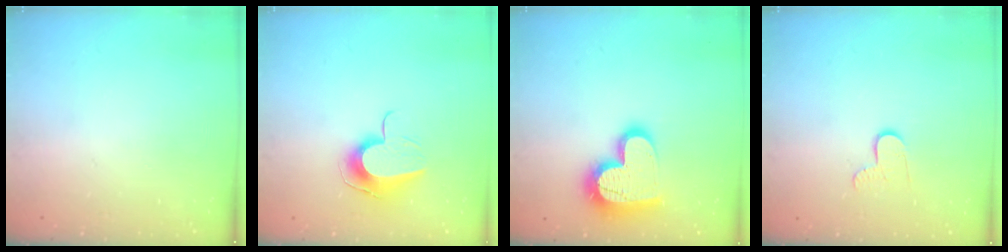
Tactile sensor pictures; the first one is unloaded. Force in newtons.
{"total": 10.0, "press": 10.0, "slide": 1.2}
{"total": 17.7, "press": 17.7, "slide": 1.3}
{"total": 5.9, "press": 5.9, "slide": 0.6}